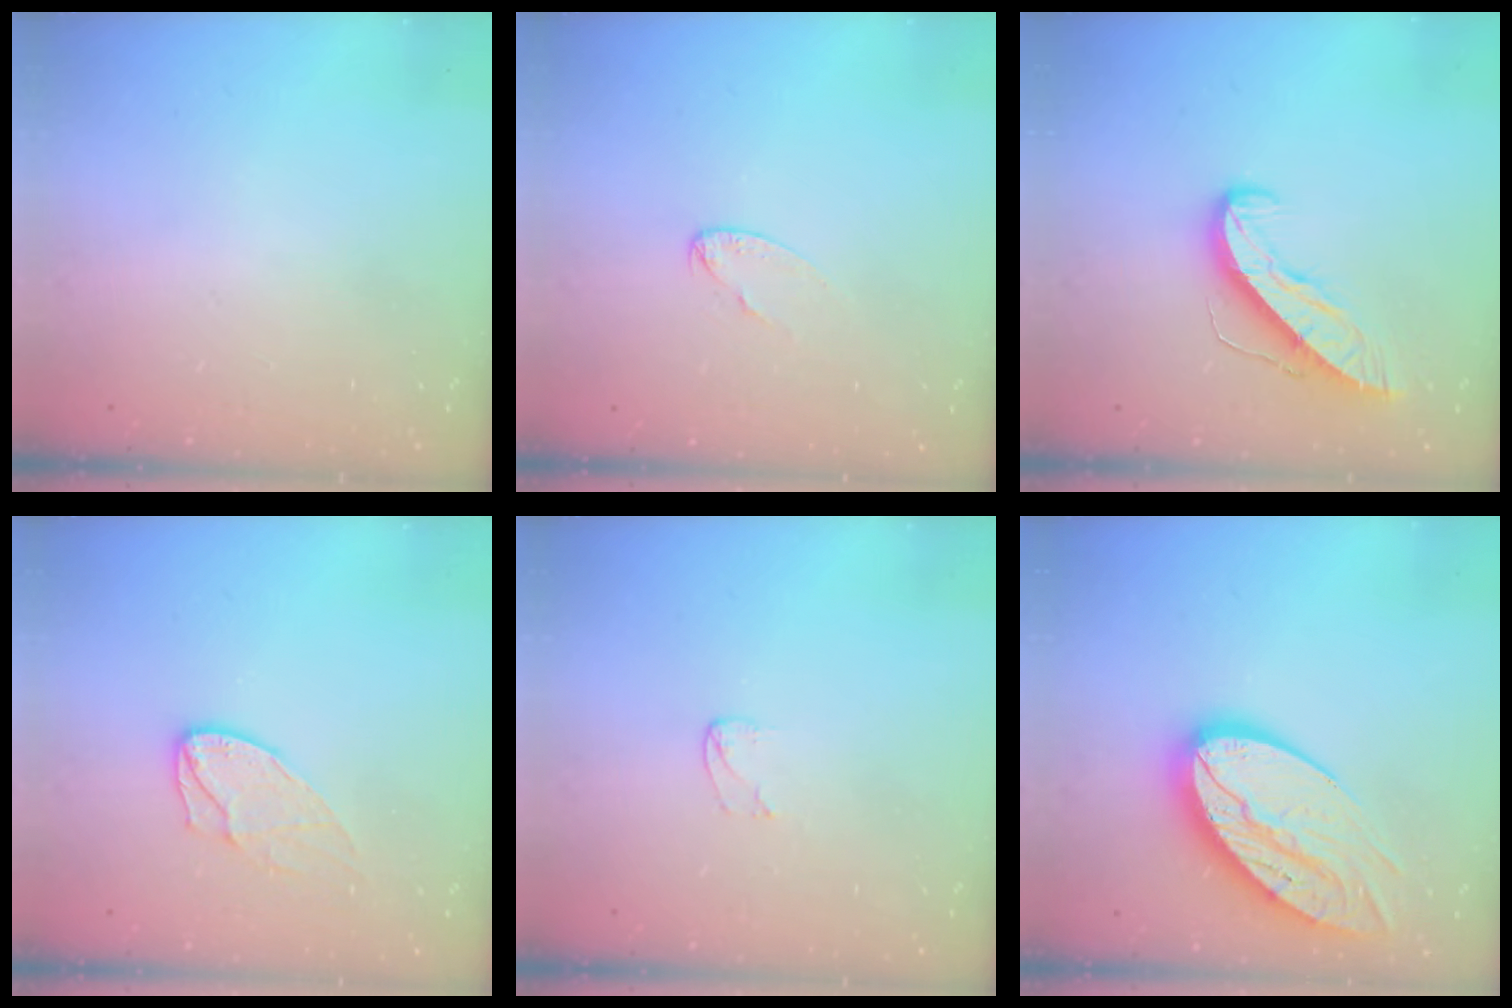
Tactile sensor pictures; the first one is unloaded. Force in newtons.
{"total": 3.9, "press": 3.9, "slide": 0.4}
{"total": 8.8, "press": 8.8, "slide": 0.1}
{"total": 9.0, "press": 9.0, "slide": 0.7}
{"total": 2.9, "press": 2.9, "slide": 0.2}
{"total": 19.1, "press": 19.1, "slide": 1.4}